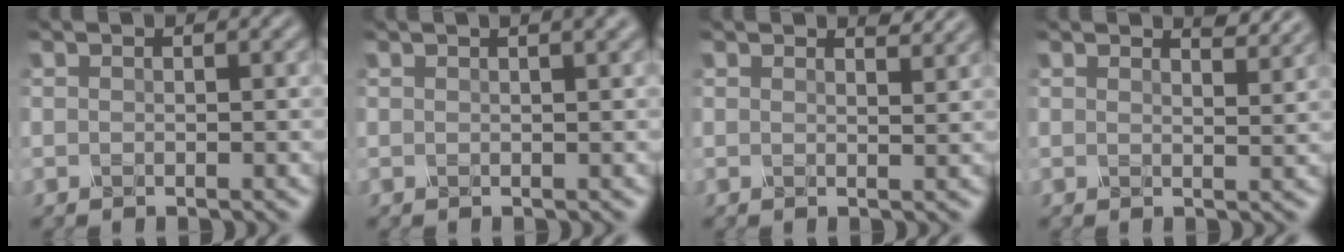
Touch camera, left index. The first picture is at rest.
{"total": 2.8, "force": [1.6, 1.0, 2.0], "torque": [-0.010, 0.007, 0.004]}
{"total": 1.5, "force": [1.5, 0.2, 0.5], "torque": [-0.007, -0.001, 0.016]}
{"total": 2.3, "force": [2.1, 0.3, 0.8], "torque": [-0.009, -0.001, 0.027]}